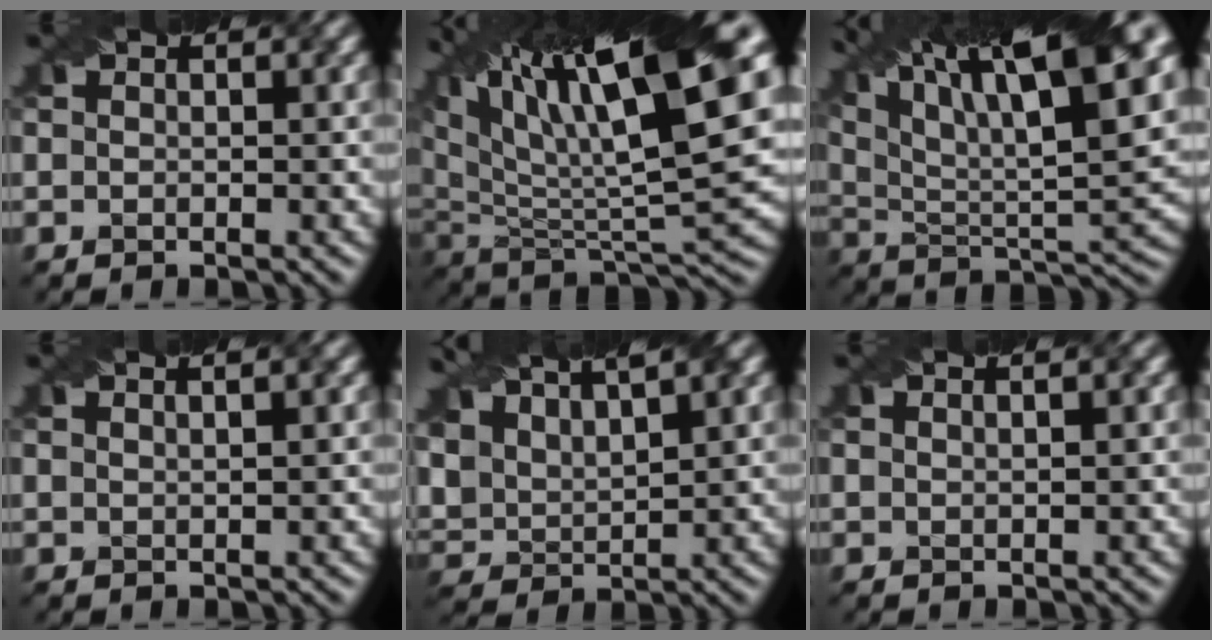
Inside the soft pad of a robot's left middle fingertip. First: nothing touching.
{"total": 16.5, "force": [9.2, 4.3, 13.1], "torque": [-0.241, 0.029, 0.169]}
{"total": 18.0, "force": [10.4, 5.4, 13.7], "torque": [-0.231, 0.038, 0.165]}
{"total": 2.8, "force": [1.9, 1.1, 1.6], "torque": [0.005, 0.019, -0.009]}
{"total": 9.2, "force": [6.7, 3.9, 5.1], "torque": [-0.136, 0.039, 0.117]}
{"total": 1.7, "force": [1.3, 0.5, 0.9], "torque": [0.005, 0.005, -0.004]}